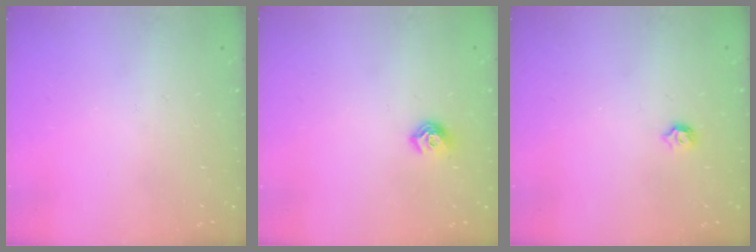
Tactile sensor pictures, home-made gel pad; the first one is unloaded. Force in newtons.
{"total": 7.9, "press": 7.8, "slide": 0.7}
{"total": 5.1, "press": 5.0, "slide": 1.0}